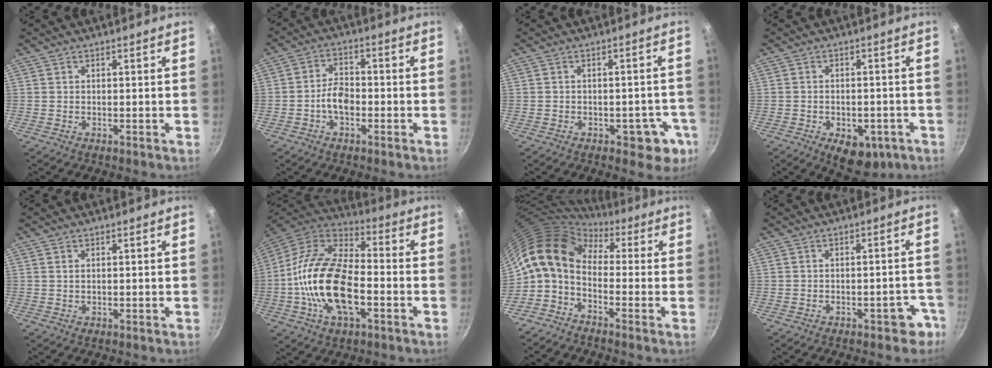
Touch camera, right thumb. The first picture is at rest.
{"total": 5.3, "force": [-1.8, 3.3, 3.8], "torque": [-0.053, 0.028, -0.037]}
{"total": 6.6, "force": [-2.9, 4.0, 4.5], "torque": [-0.014, 0.026, -0.023]}
{"total": 9.4, "force": [-4.3, 5.4, 6.4], "torque": [-0.054, 0.013, -0.046]}
{"total": 0.7, "force": [0.3, 0.4, 0.5], "torque": [-0.009, 0.001, 0.005]}
{"total": 21.0, "force": [-4.5, 10.9, 17.4], "torque": [-0.318, 0.034, -0.098]}
{"total": 10.1, "force": [1.3, 6.3, 7.8], "torque": [-0.134, 0.022, 0.004]}
{"total": 4.4, "force": [-2.8, 2.4, 2.5], "torque": [0.001, 0.036, -0.019]}